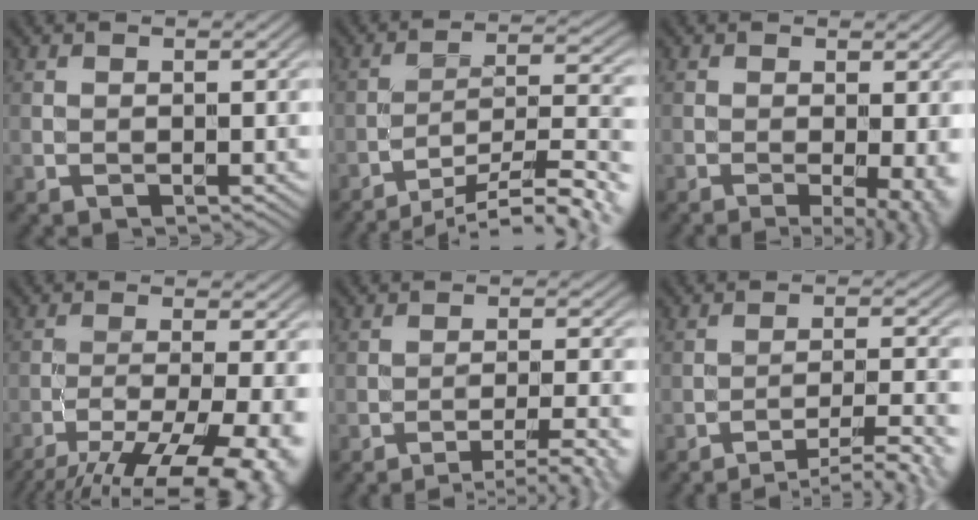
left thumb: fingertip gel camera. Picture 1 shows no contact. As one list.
[{"total": 15.6, "force": [-13.0, 3.0, 8.1], "torque": [-0.112, 0.007, -0.182]}, {"total": 5.8, "force": [-1.1, 1.5, 5.5], "torque": [-0.078, -0.007, -0.011]}, {"total": 14.4, "force": [-9.5, 3.8, 10.1], "torque": [-0.157, -0.035, -0.123]}, {"total": 6.8, "force": [-4.8, 1.0, 4.6], "torque": [-0.069, 0.007, -0.070]}, {"total": 8.9, "force": [-7.0, 1.2, 5.3], "torque": [-0.086, 0.007, -0.093]}]